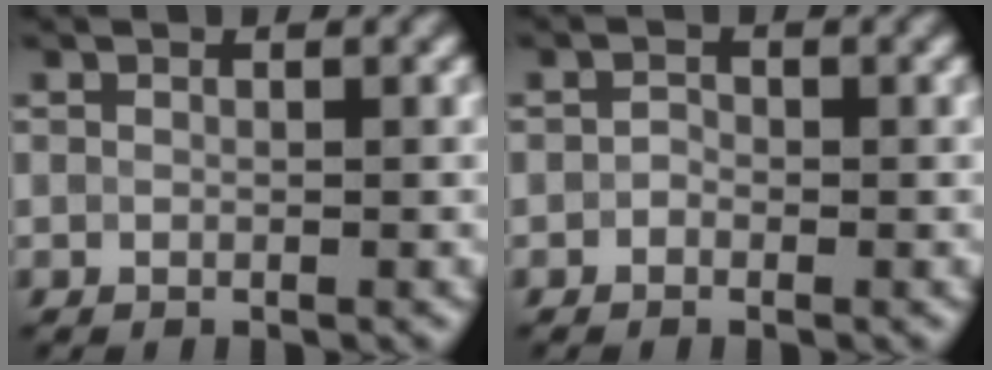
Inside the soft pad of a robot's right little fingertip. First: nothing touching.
{"total": 0.7, "force": [-0.4, 0.5, 0.3], "torque": [-0.006, 0.003, -0.010]}